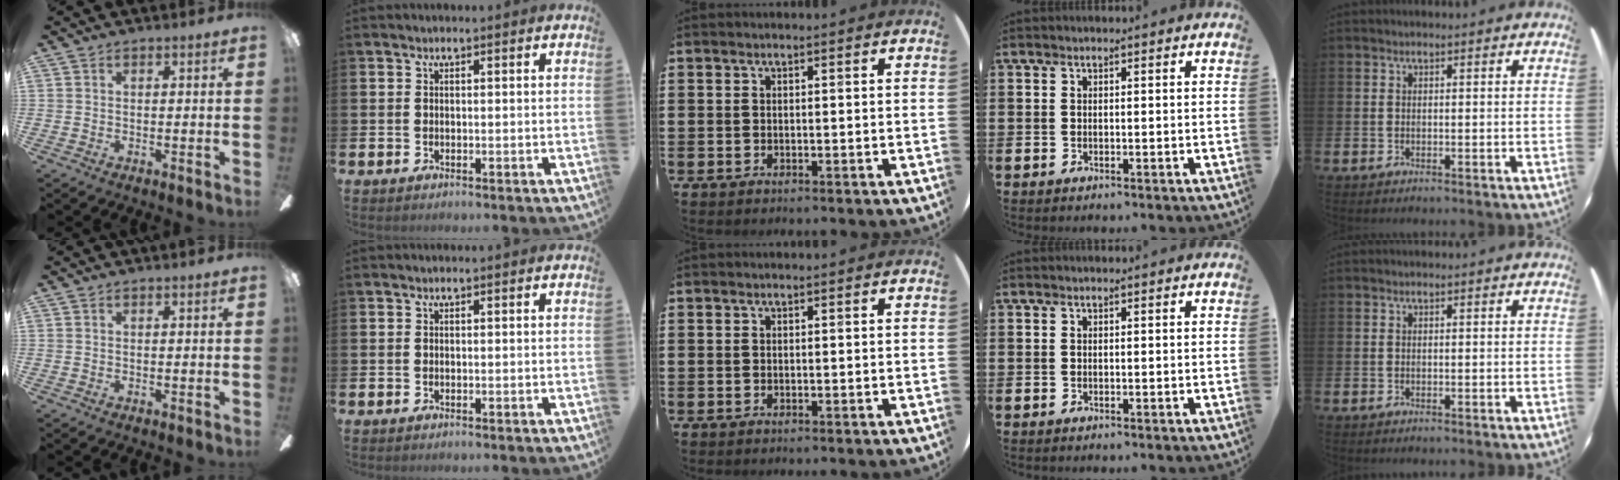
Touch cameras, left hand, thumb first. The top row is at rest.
{}